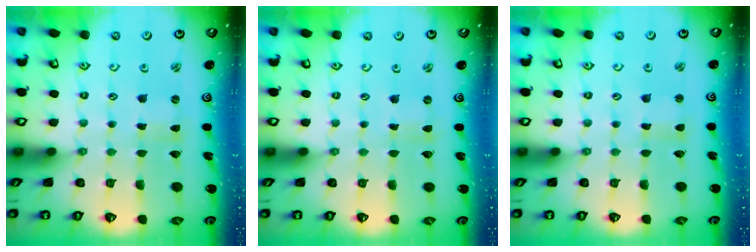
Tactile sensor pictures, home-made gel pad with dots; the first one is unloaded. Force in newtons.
{"total": 0.0}
{"total": 2.2, "press": 2.2, "slide": 0.2}